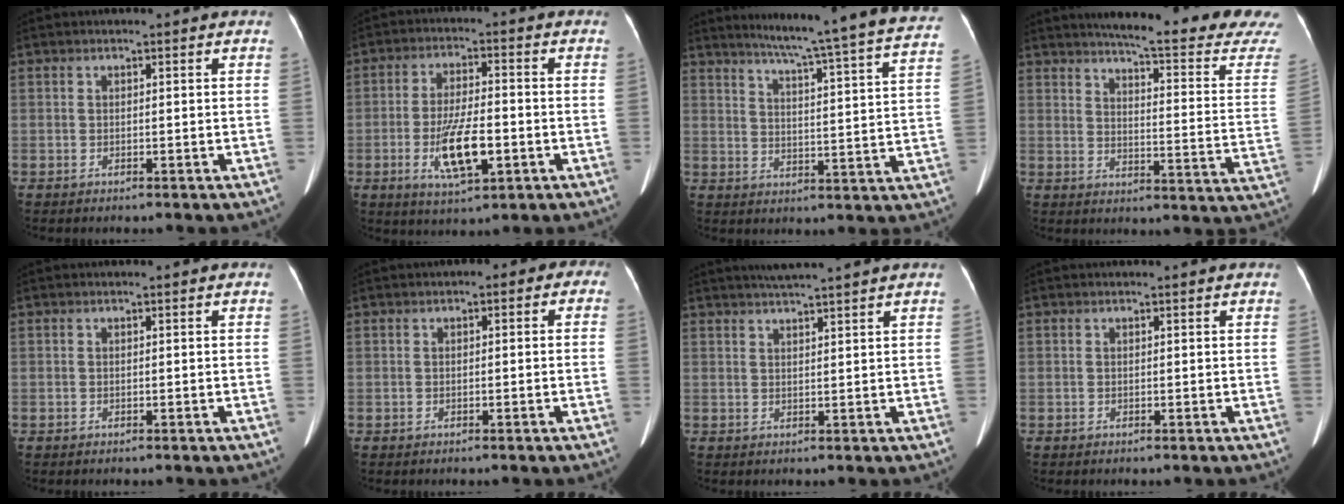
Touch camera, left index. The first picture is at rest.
{"total": 9.0, "force": [-2.9, 2.4, 8.2], "torque": [-0.157, -0.008, -0.047]}
{"total": 23.2, "force": [20.9, -1.6, 10.0], "torque": [-0.149, -0.076, 0.251]}
{"total": 21.7, "force": [20.0, -0.5, 8.2], "torque": [-0.114, -0.113, 0.228]}
{"total": 0.0}
{"total": 2.4, "force": [-0.1, 1.4, 1.9], "torque": [-0.013, 0.022, -0.010]}
{"total": 5.9, "force": [5.2, -1.1, 2.7], "torque": [-0.043, 0.019, 0.076]}
{"total": 0.9, "force": [0.8, 0.0, 0.2], "torque": [-0.008, 0.007, 0.010]}